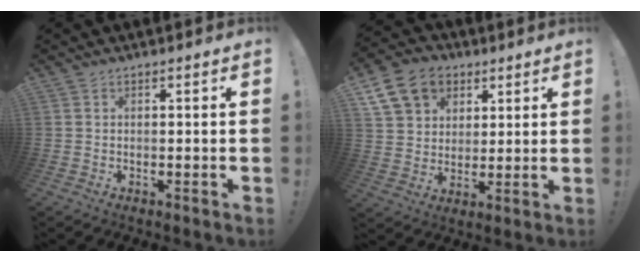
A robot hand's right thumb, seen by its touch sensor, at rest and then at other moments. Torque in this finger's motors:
{"motor_torque": [-0.34, 0.90, 0.31, 0.21, 0.26]}